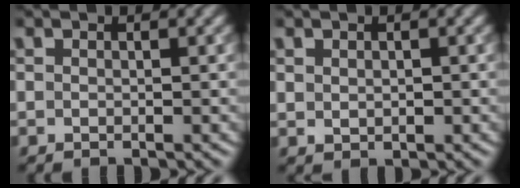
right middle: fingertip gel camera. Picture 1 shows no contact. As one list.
[{"total": 0.8, "force": [0.3, 0.7, 0.4], "torque": [-0.006, -0.004, 0.010]}]